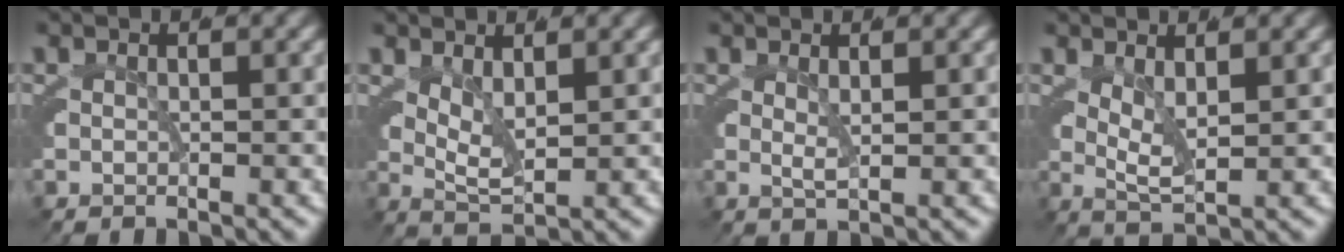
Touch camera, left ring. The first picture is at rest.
{"total": 5.2, "force": [2.0, 3.2, 3.6], "torque": [-0.071, -0.010, 0.032]}
{"total": 1.4, "force": [0.7, 0.3, 1.2], "torque": [-0.030, -0.011, 0.017]}
{"total": 4.7, "force": [1.8, 2.6, 3.5], "torque": [-0.066, -0.009, 0.030]}